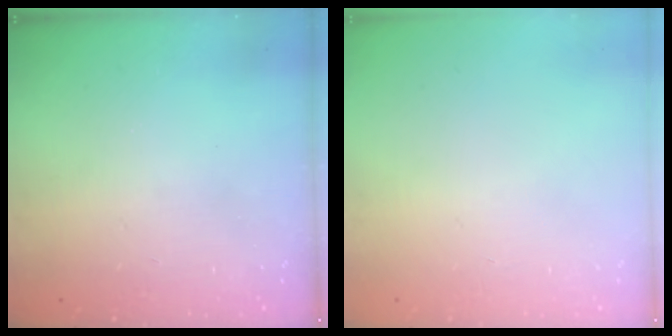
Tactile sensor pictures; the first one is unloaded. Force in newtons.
{"total": 0.0}